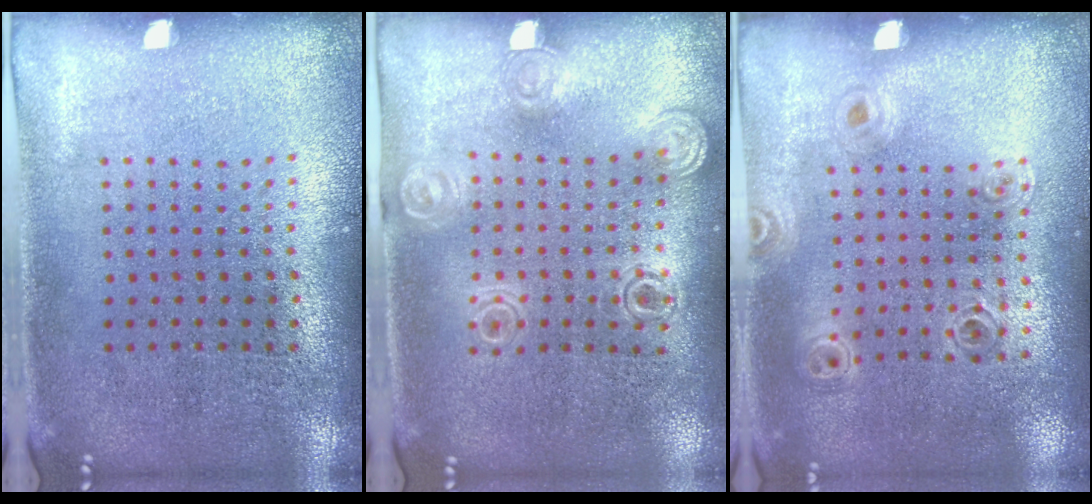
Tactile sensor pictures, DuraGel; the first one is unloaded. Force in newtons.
{"total": 1.3, "press": 1.2, "slide": 0.4}
{"total": 1.0, "press": 0.9, "slide": 0.2}